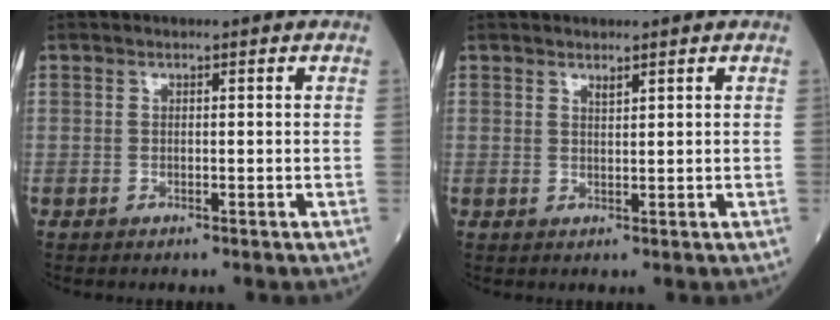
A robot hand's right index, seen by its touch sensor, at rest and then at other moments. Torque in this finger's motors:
{"motor_torque": [-0.06, -0.05, 0.00, 0.01]}